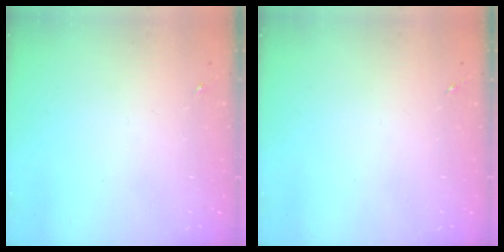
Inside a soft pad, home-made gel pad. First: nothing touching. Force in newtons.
{"total": 0.0}